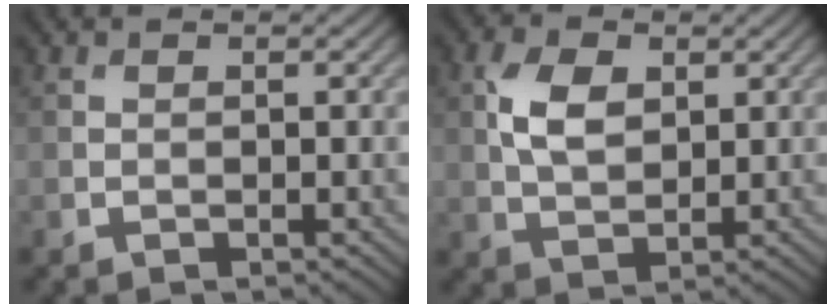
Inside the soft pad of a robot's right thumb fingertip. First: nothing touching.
{"total": 5.1, "force": [1.4, 3.1, 3.7], "torque": [-0.084, 0.005, 0.023]}